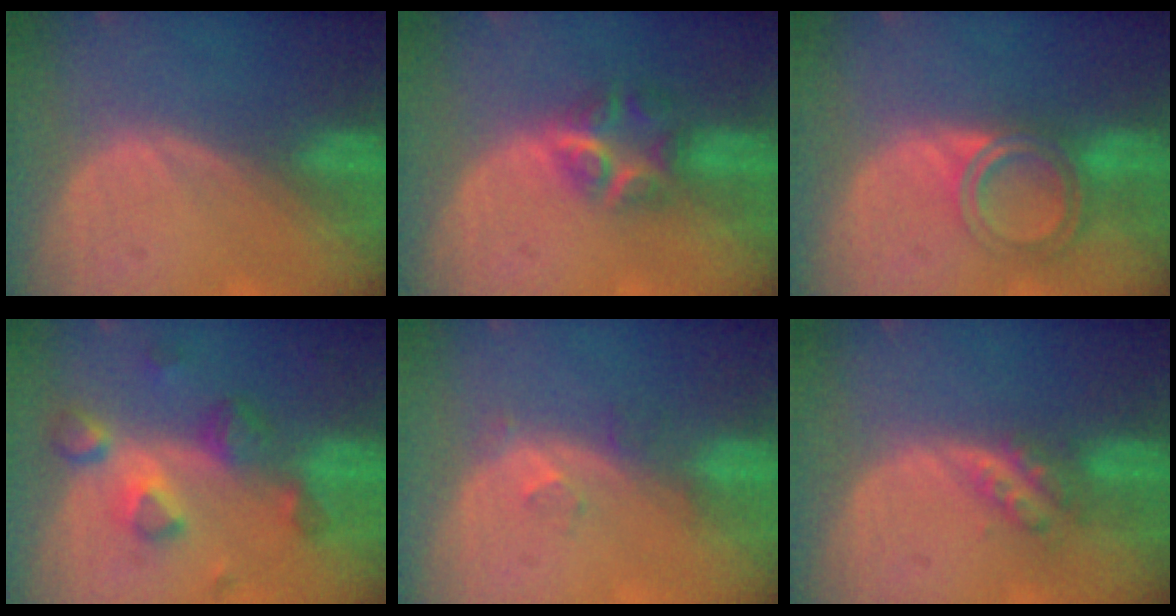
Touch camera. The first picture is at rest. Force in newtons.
{"total": 5.9, "press": 5.5, "slide": 2.2}
{"total": 6.4, "press": 5.4, "slide": 3.5}
{"total": 7.9, "press": 7.1, "slide": 3.5}
{"total": 2.7, "press": 2.3, "slide": 1.5}
{"total": 4.1, "press": 3.6, "slide": 2.1}